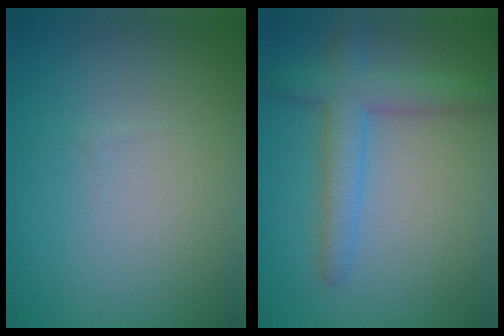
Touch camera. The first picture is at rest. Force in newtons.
{"total": 3.9, "press": 3.9, "slide": 0.2}